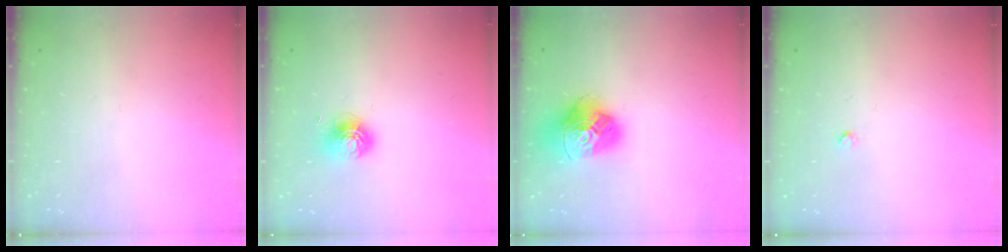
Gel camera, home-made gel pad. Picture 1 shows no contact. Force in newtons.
{"total": 7.0, "press": 7.0, "slide": 0.5}
{"total": 17.8, "press": 17.8, "slide": 1.6}
{"total": 2.4, "press": 2.4, "slide": 0.3}